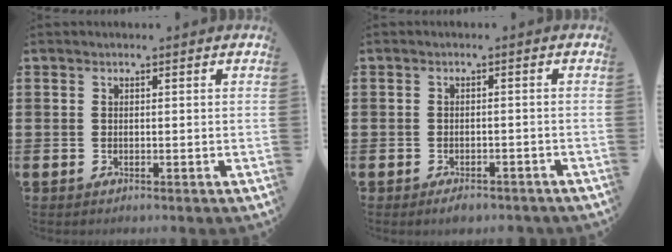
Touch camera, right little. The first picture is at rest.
{"total": 1.5, "force": [-1.3, 0.4, 0.7], "torque": [-0.006, -0.003, -0.029]}